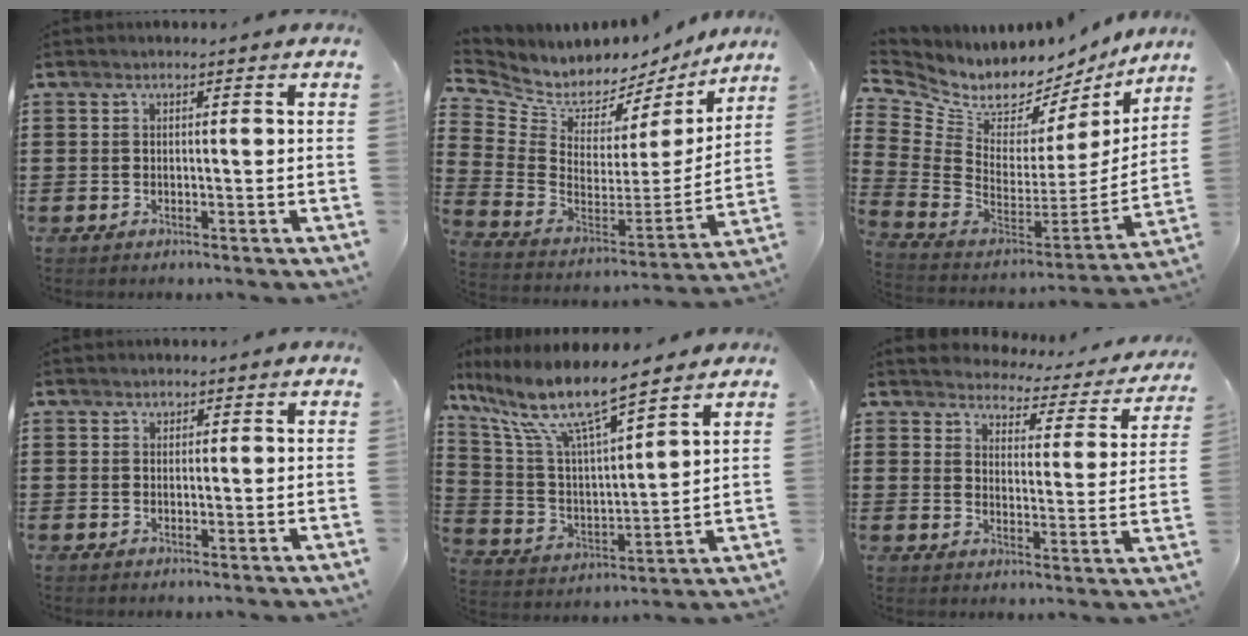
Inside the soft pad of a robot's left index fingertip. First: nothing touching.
{"total": 5.7, "force": [4.9, 3.0, 0.4], "torque": [-0.047, -0.054, 0.086]}
{"total": 6.0, "force": [4.9, 3.2, 1.4], "torque": [-0.067, -0.059, 0.085]}
{"total": 0.6, "force": [0.4, 0.5, 0.2], "torque": [-0.004, 0.003, 0.008]}
{"total": 9.8, "force": [7.9, 0.8, 5.7], "torque": [-0.145, -0.051, 0.130]}
{"total": 3.0, "force": [3.0, 0.4, -0.1], "torque": [-0.022, -0.026, 0.044]}